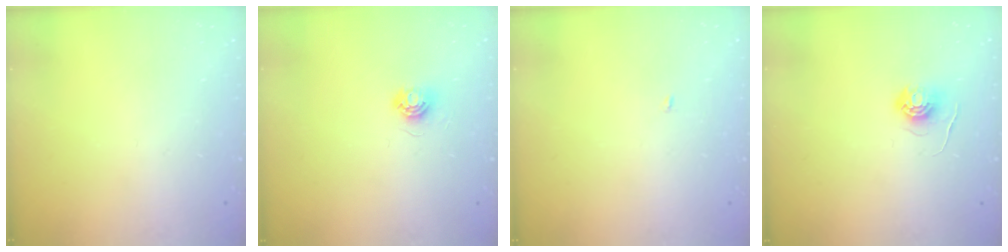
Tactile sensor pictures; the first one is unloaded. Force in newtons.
{"total": 5.6, "press": 5.6, "slide": 0.3}
{"total": 1.9, "press": 1.9, "slide": 0.2}
{"total": 5.8, "press": 5.8, "slide": 0.3}